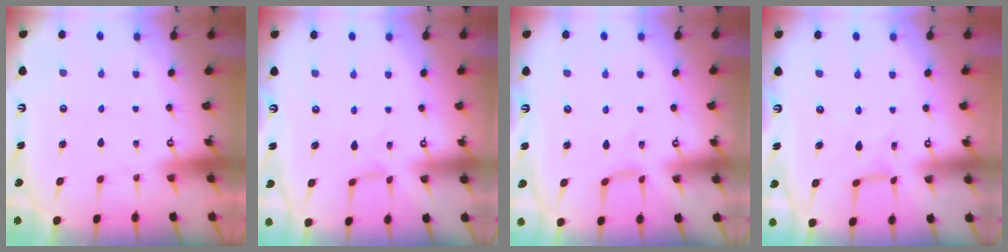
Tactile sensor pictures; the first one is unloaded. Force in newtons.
{"total": 1.3, "press": 1.3, "slide": 0.4}
{"total": 2.6, "press": 2.6, "slide": 0.4}
{"total": 1.7, "press": 1.6, "slide": 0.4}